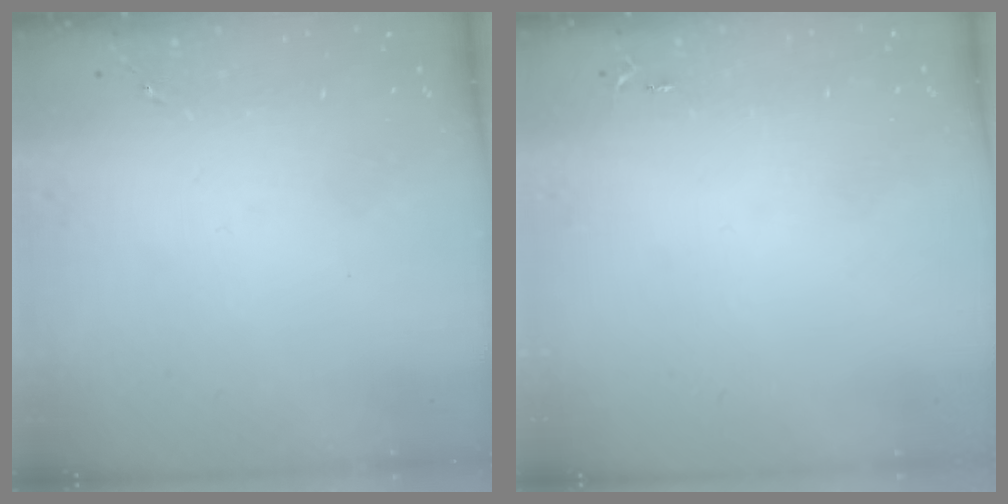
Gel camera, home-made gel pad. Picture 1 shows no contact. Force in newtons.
{"total": 2.5, "press": 2.5, "slide": 0.3}